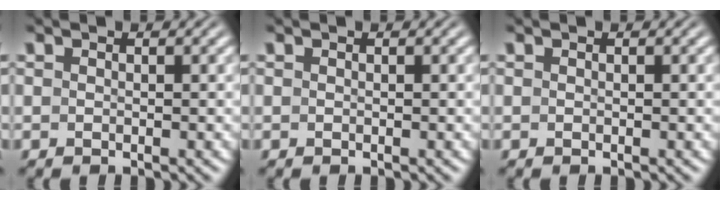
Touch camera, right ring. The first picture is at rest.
{"total": 0.0}
{"total": 0.0}